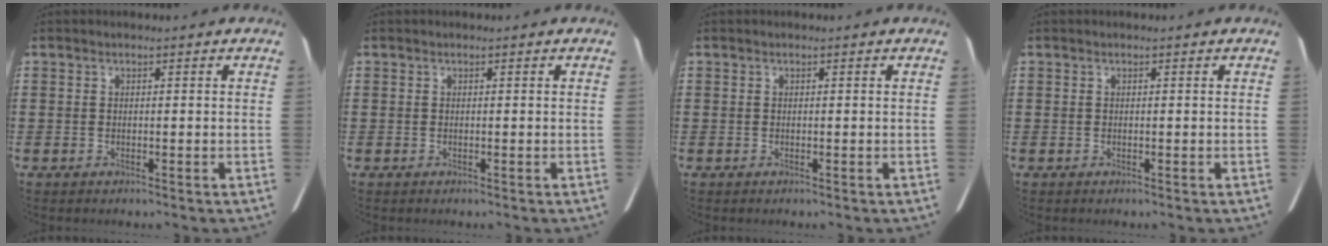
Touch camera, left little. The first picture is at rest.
{"total": 0.0}
{"total": 0.0}
{"total": 0.0}